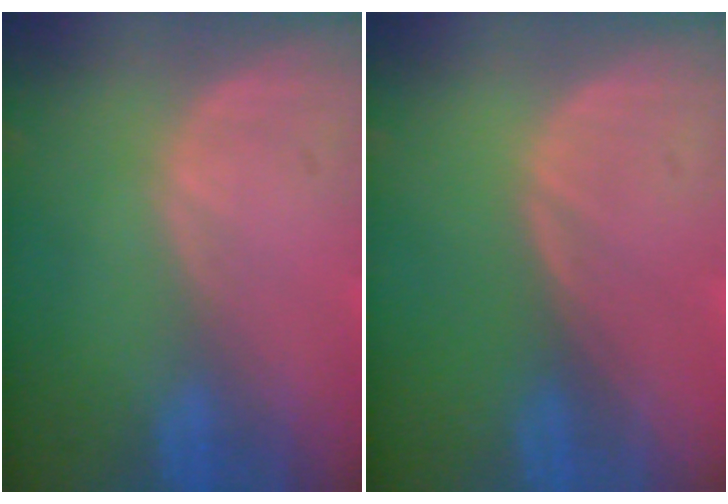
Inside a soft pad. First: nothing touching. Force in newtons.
{"total": 0.0}